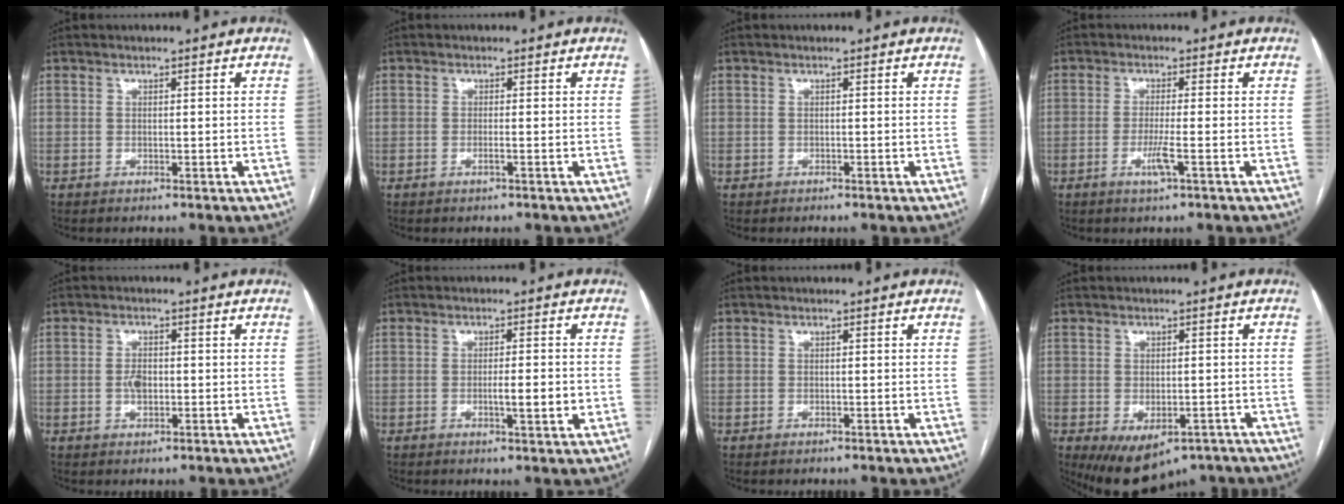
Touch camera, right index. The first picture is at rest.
{"total": 0.9, "force": [-0.5, -0.2, 0.8], "torque": [-0.017, -0.001, -0.008]}
{"total": 0.0}
{"total": 3.5, "force": [-1.5, -0.3, 3.2], "torque": [-0.065, -0.009, -0.030]}
{"total": 2.5, "force": [-0.5, 1.3, 2.0], "torque": [-0.040, 0.001, -0.008]}
{"total": 4.0, "force": [-0.9, 0.4, 3.8], "torque": [-0.063, -0.003, -0.011]}
{"total": 0.0}
{"total": 10.5, "force": [-6.5, 5.7, 6.0], "torque": [-0.098, -0.001, -0.084]}